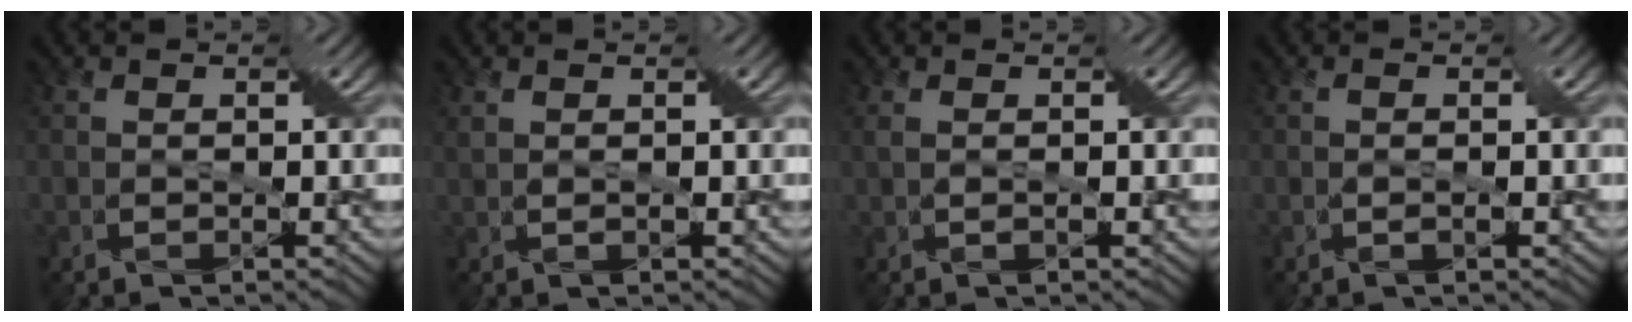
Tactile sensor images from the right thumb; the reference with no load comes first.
{"total": 1.3, "force": [0.6, 0.6, 0.9], "torque": [-0.022, 0.001, 0.015]}
{"total": 1.8, "force": [0.2, 0.8, 1.7], "torque": [-0.034, 0.000, 0.004]}
{"total": 1.2, "force": [-0.2, 0.3, 1.2], "torque": [-0.023, -0.001, -0.003]}